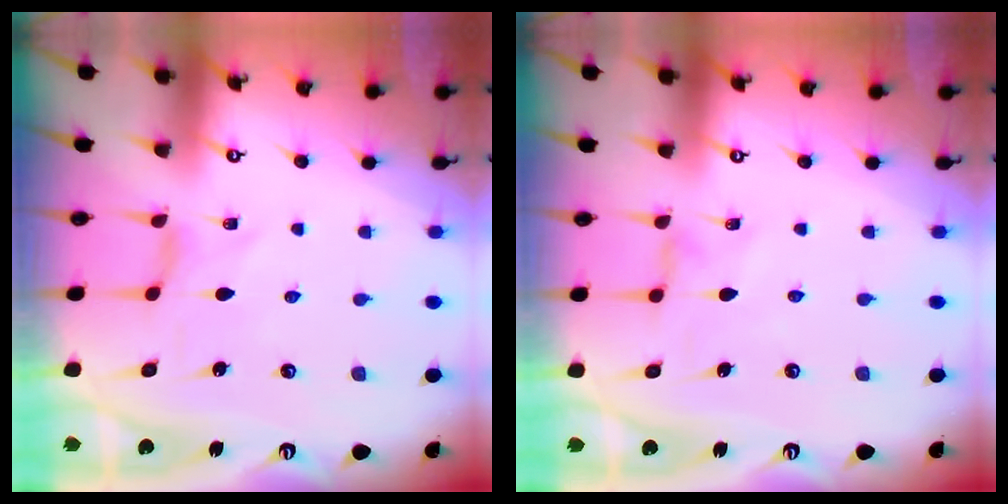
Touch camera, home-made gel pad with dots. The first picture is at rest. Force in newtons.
{"total": 0.0}